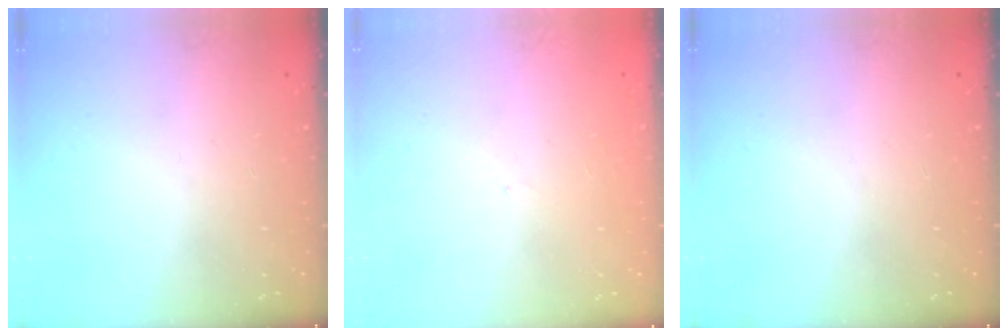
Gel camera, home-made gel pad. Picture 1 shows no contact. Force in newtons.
{"total": 0.0}
{"total": 0.0}